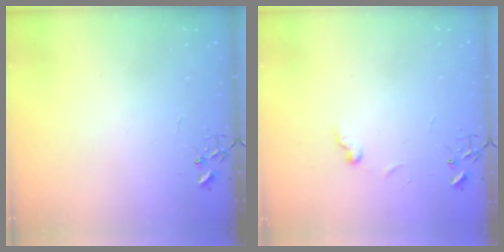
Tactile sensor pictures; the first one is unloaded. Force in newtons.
{"total": 6.1, "press": 6.1, "slide": 0.6}